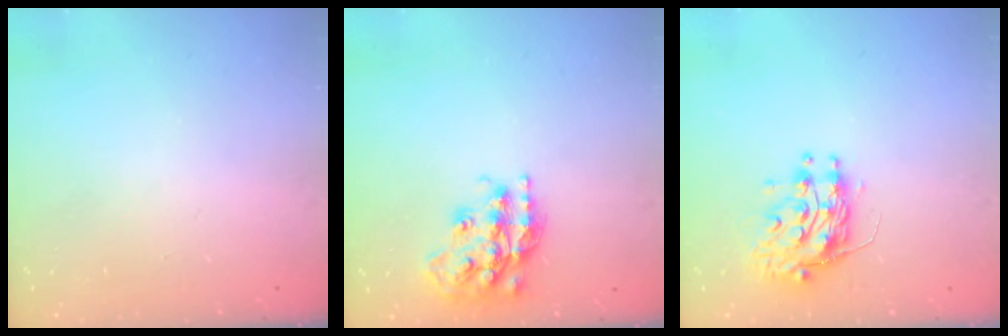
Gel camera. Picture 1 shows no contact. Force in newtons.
{"total": 18.6, "press": 18.5, "slide": 1.5}
{"total": 10.4, "press": 10.4, "slide": 0.9}